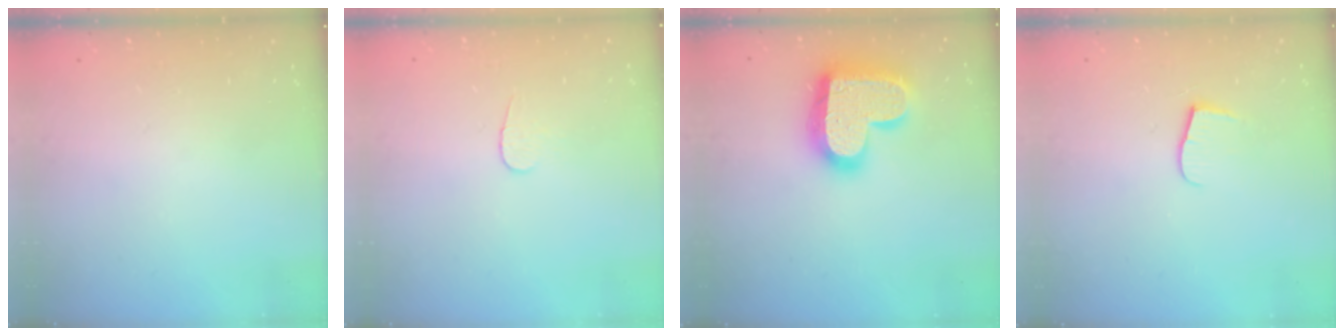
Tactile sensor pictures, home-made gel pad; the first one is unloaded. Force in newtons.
{"total": 4.8, "press": 4.8, "slide": 0.5}
{"total": 22.2, "press": 22.1, "slide": 1.5}
{"total": 6.5, "press": 6.5, "slide": 0.7}